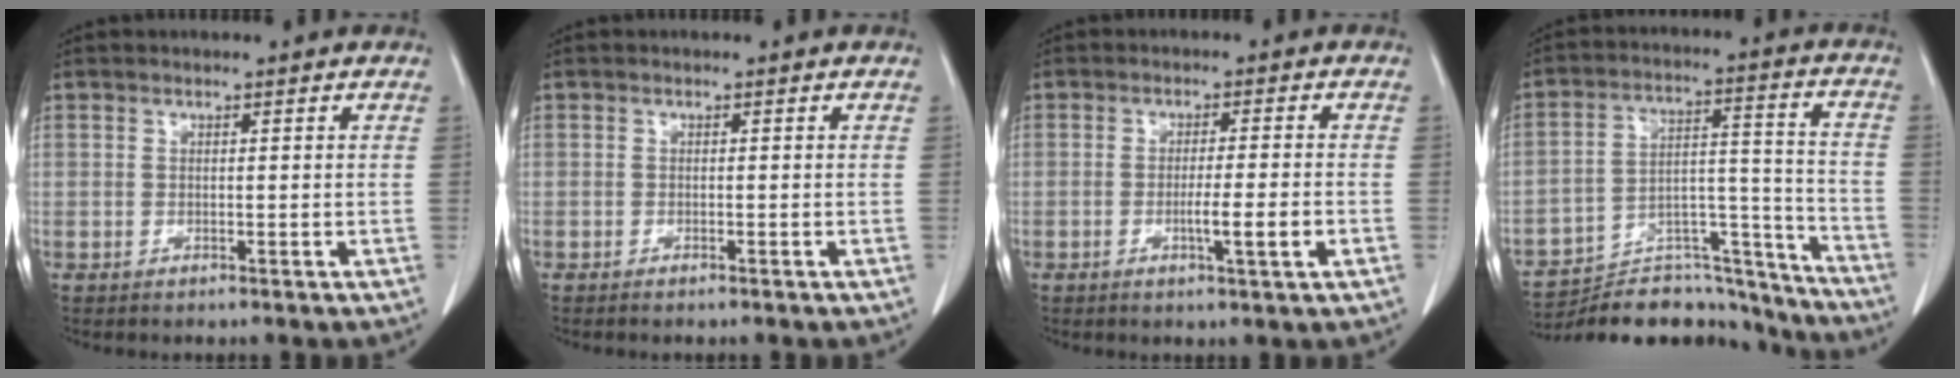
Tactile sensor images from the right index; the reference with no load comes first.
{"total": 0.9, "force": [-0.8, 0.0, 0.5], "torque": [-0.010, -0.003, -0.009]}
{"total": 4.6, "force": [-1.4, -0.2, 4.4], "torque": [-0.066, -0.004, -0.018]}
{"total": 21.1, "force": [-20.0, 4.7, 4.9], "torque": [-0.074, 0.042, -0.299]}